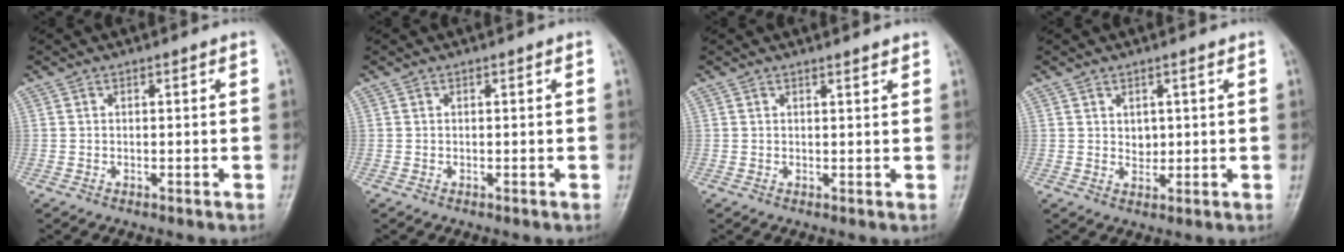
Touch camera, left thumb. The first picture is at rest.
{"total": 0.0}
{"total": 0.9, "force": [0.9, 0.0, 0.3], "torque": [0.003, -0.007, 0.017]}
{"total": 2.1, "force": [0.7, 1.6, 1.1], "torque": [-0.005, -0.007, 0.017]}